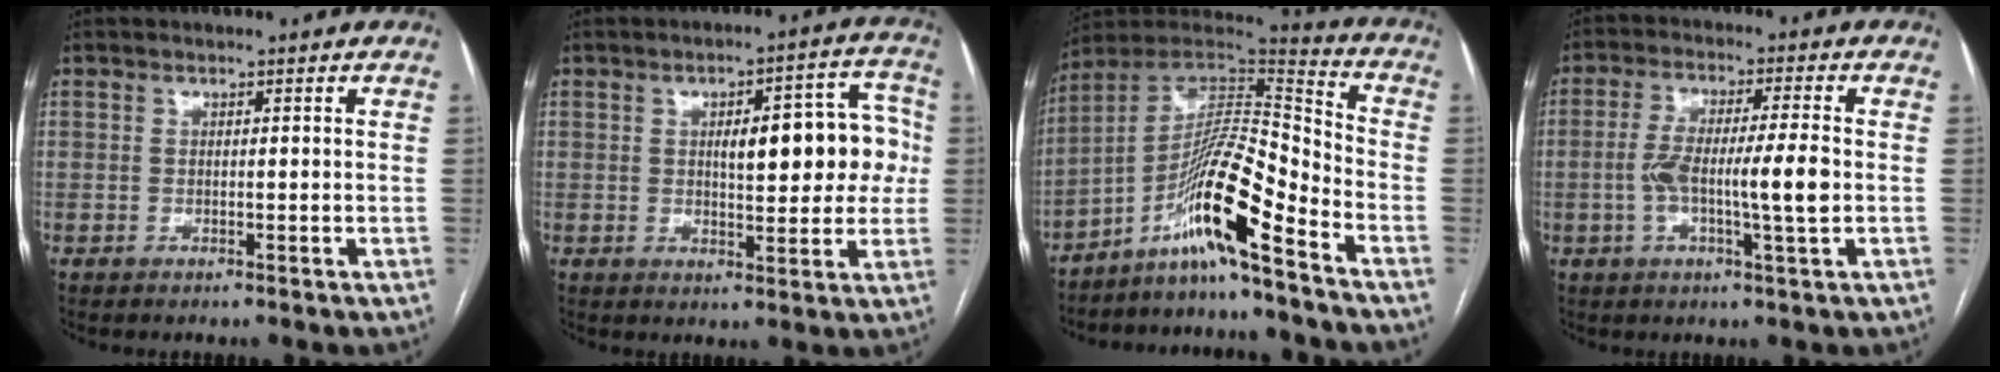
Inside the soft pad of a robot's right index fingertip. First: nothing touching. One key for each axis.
{"total": 11.5, "fx": 1.2, "fy": 4.0, "fz": 10.7, "tx": -0.131, "ty": 0.033, "tz": 0.020}
{"total": 14.3, "fx": -8.9, "fy": 0.0, "fz": 11.2, "tx": -0.213, "ty": 0.010, "tz": -0.161}
{"total": 9.3, "fx": -1.1, "fy": 0.5, "fz": 9.2, "tx": -0.168, "ty": 0.007, "tz": -0.024}